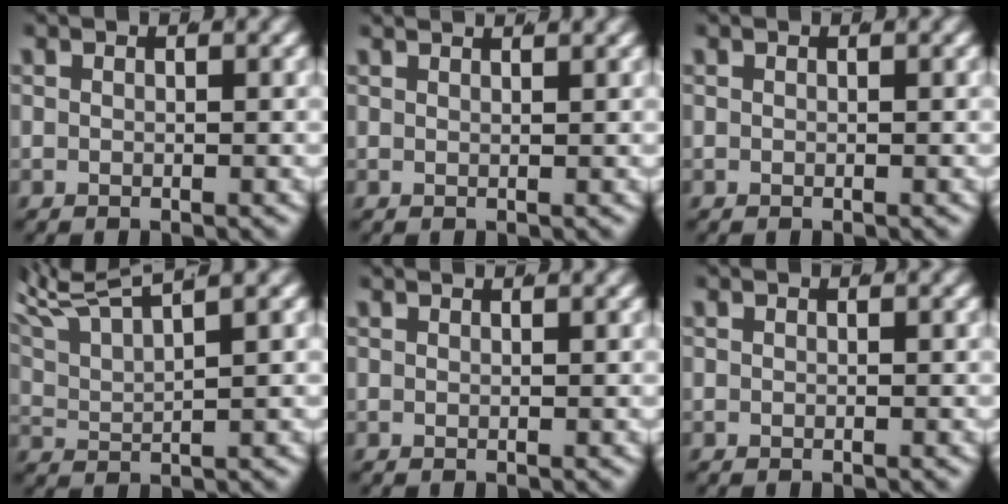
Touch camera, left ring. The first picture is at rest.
{"total": 1.8, "force": [1.6, -0.4, 0.6], "torque": [-0.001, 0.003, 0.026]}
{"total": 0.0}
{"total": 7.5, "force": [5.4, 3.4, 3.9], "torque": [-0.075, 0.021, 0.081]}
{"total": 0.8, "force": [0.7, -0.4, 0.1], "torque": [0.005, 0.002, 0.011]}
{"total": 0.0}